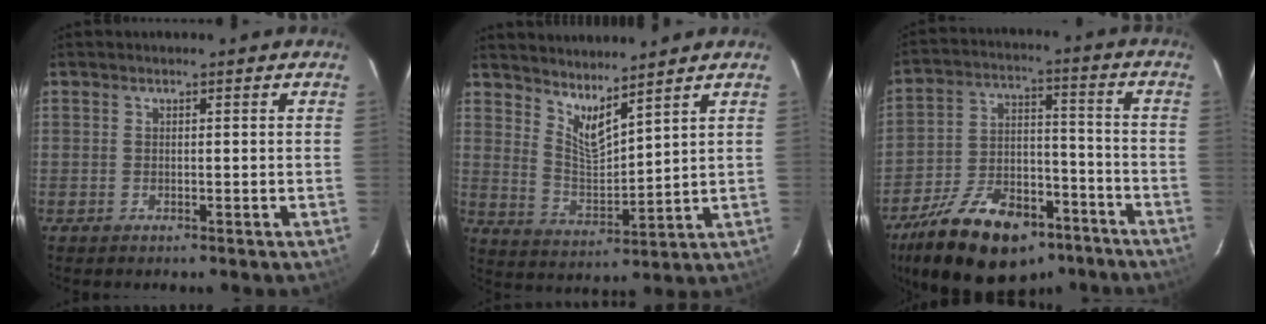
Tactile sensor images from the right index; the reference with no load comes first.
{"total": 7.5, "force": [6.3, 1.1, 4.0], "torque": [-0.069, -0.013, 0.122]}
{"total": 21.2, "force": [-13.6, 10.7, 12.3], "torque": [-0.236, 0.007, -0.209]}